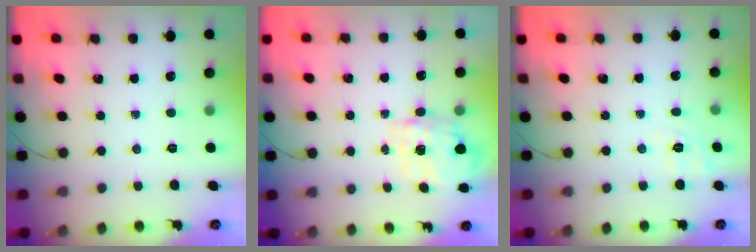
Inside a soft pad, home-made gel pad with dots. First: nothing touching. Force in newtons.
{"total": 4.0, "press": 3.9, "slide": 0.8}
{"total": 2.1, "press": 0.9, "slide": 1.9}